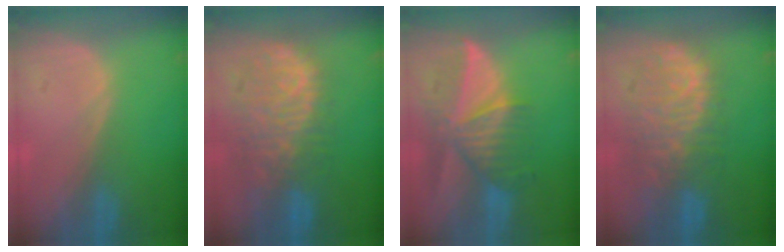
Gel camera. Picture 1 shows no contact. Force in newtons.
{"total": 11.4, "press": 9.7, "slide": 5.9}
{"total": 9.3, "press": 8.4, "slide": 4.0}
{"total": 10.9, "press": 9.4, "slide": 5.5}